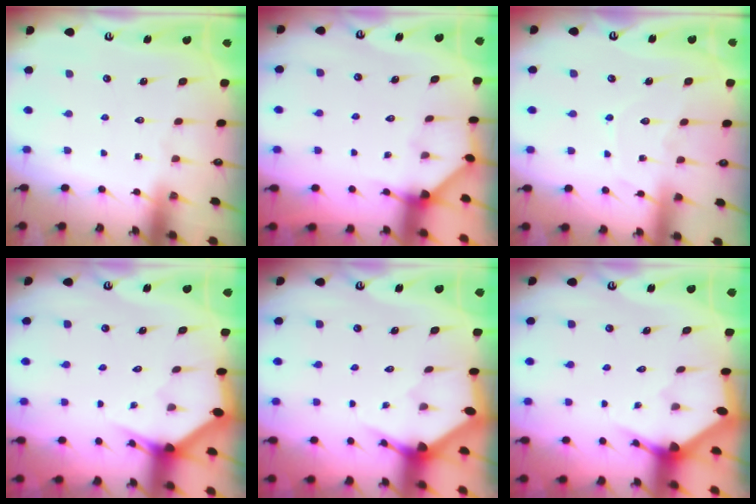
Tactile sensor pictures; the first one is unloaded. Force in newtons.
{"total": 2.5, "press": 2.5, "slide": 0.4}
{"total": 7.4, "press": 7.4, "slide": 0.7}
{"total": 2.7, "press": 2.7, "slide": 0.2}
{"total": 2.9, "press": 2.9, "slide": 0.2}
{"total": 2.9, "press": 2.9, "slide": 0.2}